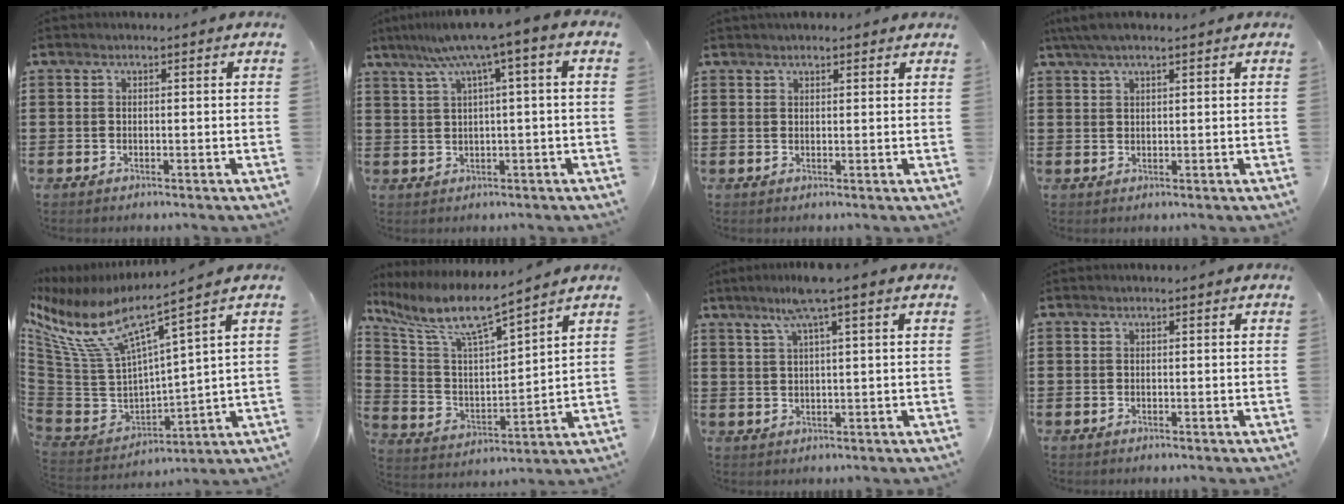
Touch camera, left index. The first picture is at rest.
{"total": 6.8, "force": [2.6, -0.4, 6.3], "torque": [-0.126, -0.011, 0.038]}
{"total": 1.7, "force": [1.6, 0.5, 0.4], "torque": [-0.011, 0.004, 0.031]}
{"total": 3.0, "force": [2.2, 0.6, 2.0], "torque": [-0.042, 0.005, 0.042]}
{"total": 8.3, "force": [5.2, 2.0, 6.2], "torque": [-0.164, -0.052, 0.079]}
{"total": 9.2, "force": [7.2, 1.3, 5.5], "torque": [-0.136, -0.038, 0.120]}
{"total": 5.8, "force": [3.0, -0.2, 4.9], "torque": [-0.100, 0.007, 0.051]}
{"total": 0.0}